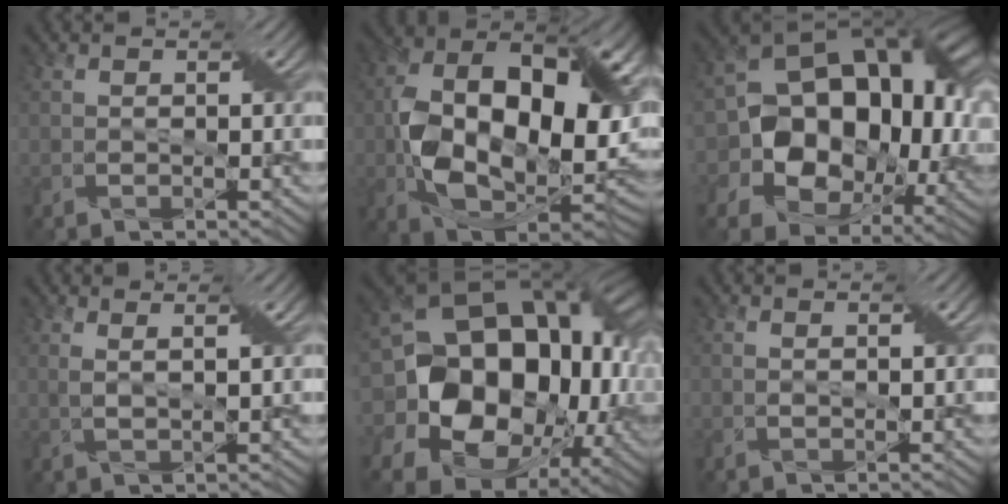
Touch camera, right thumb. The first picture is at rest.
{"total": 19.4, "force": [-0.1, 12.9, 14.5], "torque": [-0.285, -0.040, 0.032]}
{"total": 17.7, "force": [0.1, 13.7, 11.2], "torque": [-0.184, -0.034, 0.024]}
{"total": 2.5, "force": [1.6, 0.3, 1.9], "torque": [-0.030, -0.002, 0.028]}
{"total": 20.5, "force": [-0.1, 16.2, 12.6], "torque": [-0.244, -0.038, 0.018]}
{"total": 0.8, "force": [0.6, 0.2, 0.5], "torque": [-0.014, 0.002, 0.010]}